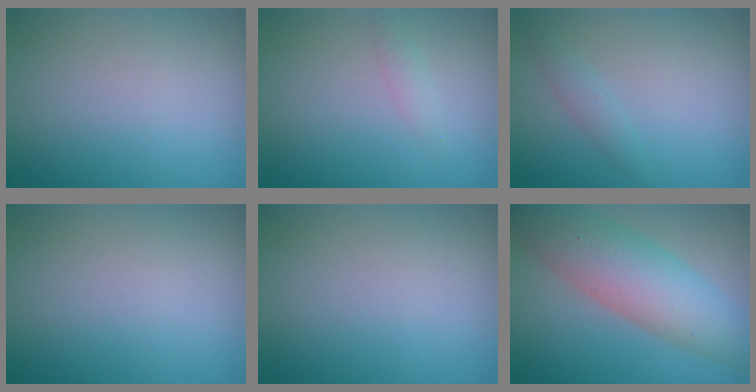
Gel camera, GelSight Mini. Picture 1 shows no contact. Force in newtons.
{"total": 1.0, "press": 1.0, "slide": 0.0}
{"total": 1.2, "press": 1.2, "slide": 0.1}
{"total": 0.0}
{"total": 0.0}
{"total": 8.2, "press": 8.2, "slide": 0.1}